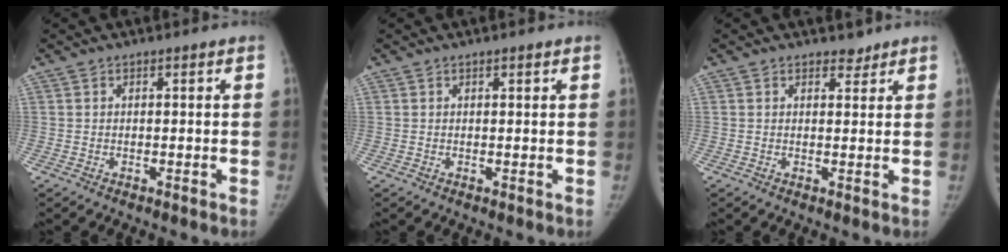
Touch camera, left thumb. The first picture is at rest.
{"total": 0.8, "force": [0.5, 0.3, 0.5], "torque": [-0.004, -0.001, 0.008]}
{"total": 1.8, "force": [1.5, 1.0, 0.1], "torque": [0.015, -0.010, 0.017]}